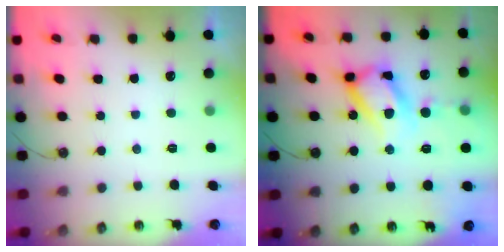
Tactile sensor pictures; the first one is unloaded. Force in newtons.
{"total": 19.6, "press": 19.5, "slide": 1.7}